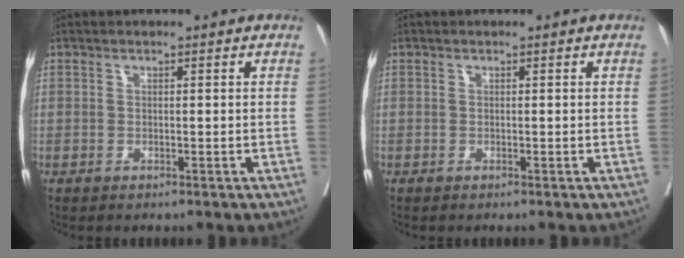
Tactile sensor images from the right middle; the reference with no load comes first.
{"total": 0.0}